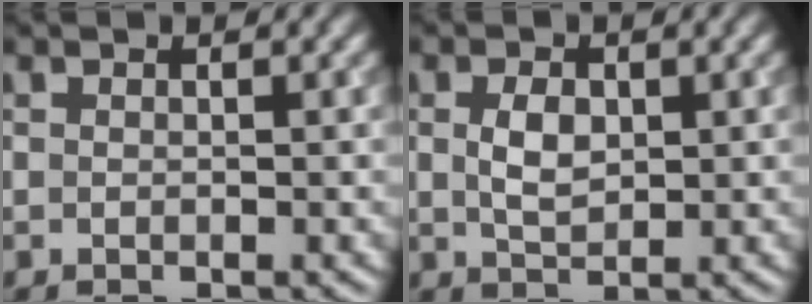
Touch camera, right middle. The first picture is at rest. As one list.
[{"total": 2.6, "force": [0.5, 1.7, 2.0], "torque": [-0.045, 0.000, 0.011]}]